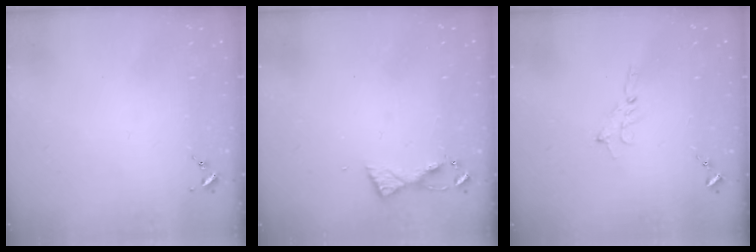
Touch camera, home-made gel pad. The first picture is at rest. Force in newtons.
{"total": 5.1, "press": 5.1, "slide": 0.5}
{"total": 2.7, "press": 2.7, "slide": 0.2}